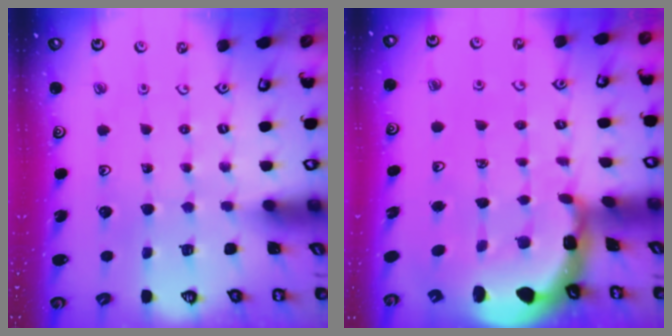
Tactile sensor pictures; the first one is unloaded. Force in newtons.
{"total": 3.8, "press": 3.6, "slide": 1.0}